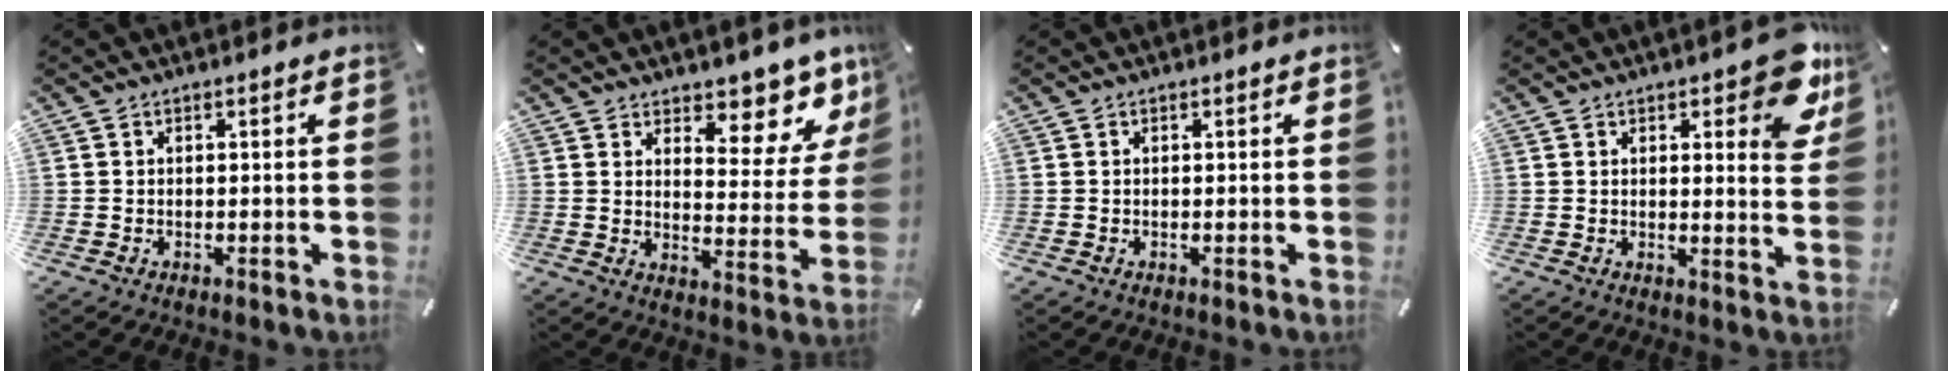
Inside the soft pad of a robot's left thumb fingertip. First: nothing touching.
{"total": 10.1, "force": [8.0, 4.6, 3.9], "torque": [-0.025, -0.088, 0.135]}
{"total": 0.0}
{"total": 9.9, "force": [6.0, 3.7, 6.9], "torque": [-0.072, -0.040, 0.096]}